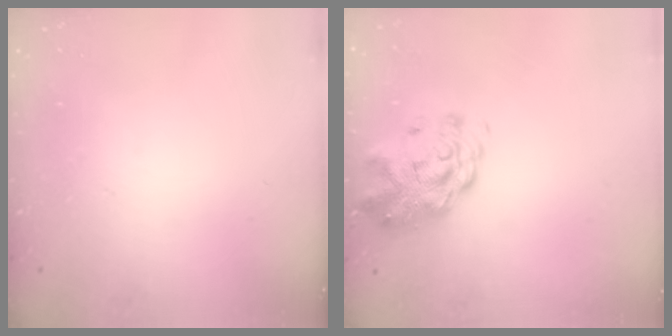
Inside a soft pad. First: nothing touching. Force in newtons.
{"total": 2.9, "press": 2.7, "slide": 1.0}